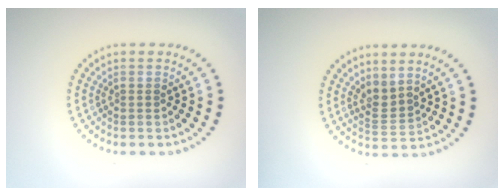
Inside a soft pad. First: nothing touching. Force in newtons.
{"total": 2.1, "press": 1.5, "slide": 1.5}